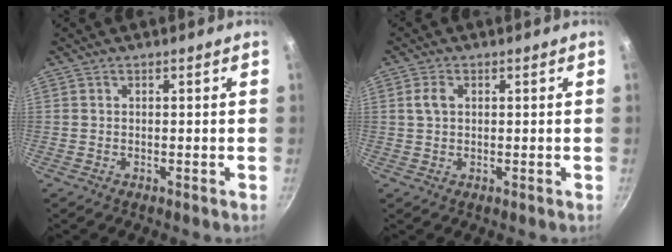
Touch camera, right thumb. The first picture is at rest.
{"total": 2.8, "force": [0.7, 1.9, 2.0], "torque": [-0.041, 0.006, 0.014]}